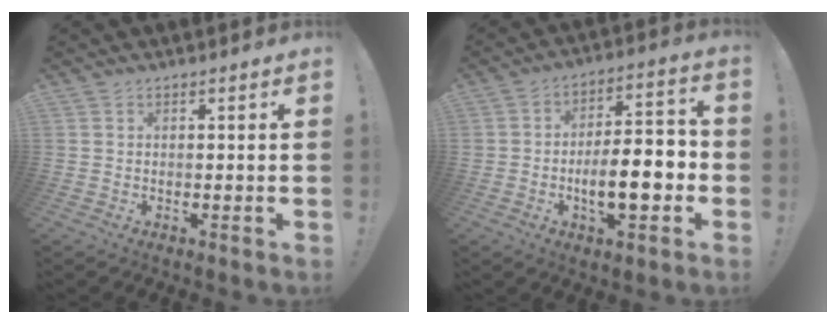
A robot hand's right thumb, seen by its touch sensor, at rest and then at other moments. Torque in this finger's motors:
{"motor_torque": [1.21, 1.30, 2.10, -0.67, 0.24]}